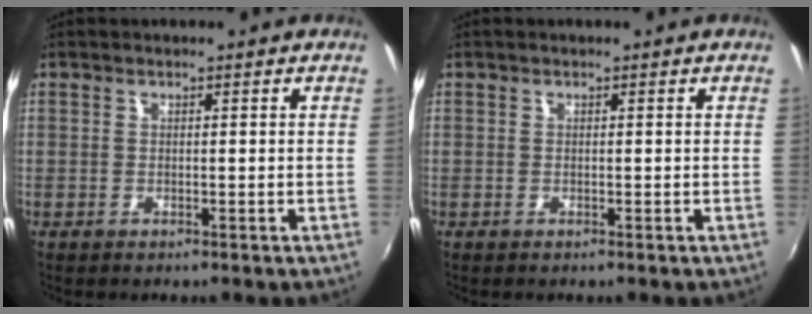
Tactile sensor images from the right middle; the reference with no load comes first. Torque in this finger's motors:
{"motor_torque": [-0.01, 0.00, 0.00, 0.00]}